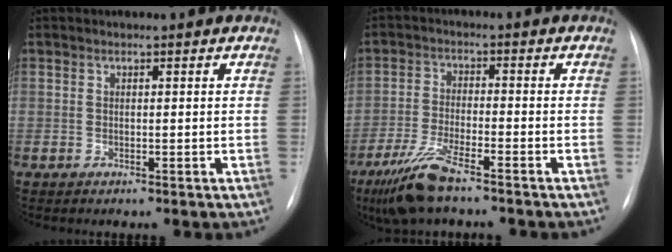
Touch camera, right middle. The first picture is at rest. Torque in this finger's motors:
{"motor_torque": [1.06, -1.08, 0.46, 0.14]}